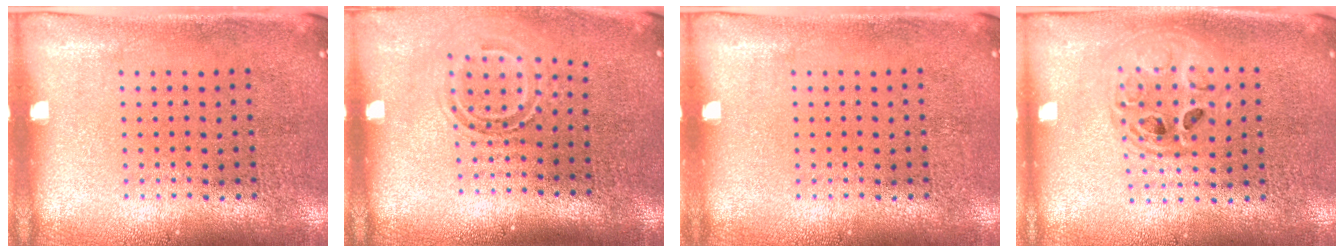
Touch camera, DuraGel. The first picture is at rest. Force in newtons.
{"total": 1.7, "press": 1.2, "slide": 1.2}
{"total": 0.0}
{"total": 1.5, "press": 1.3, "slide": 0.8}